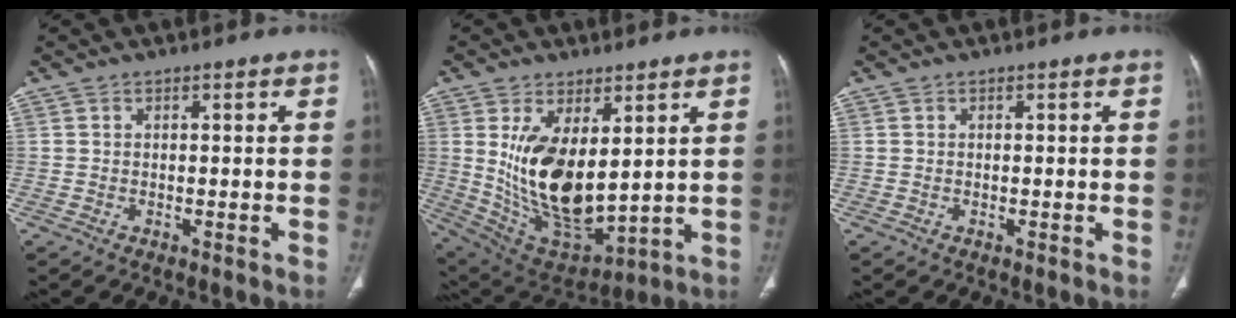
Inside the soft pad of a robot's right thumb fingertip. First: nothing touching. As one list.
[{"total": 17.4, "force": [3.4, 8.8, 14.6], "torque": [-0.250, -0.032, 0.094]}, {"total": 0.0}]